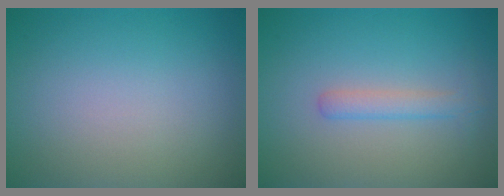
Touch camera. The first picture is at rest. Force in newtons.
{"total": 1.8, "press": 1.8, "slide": 0.1}